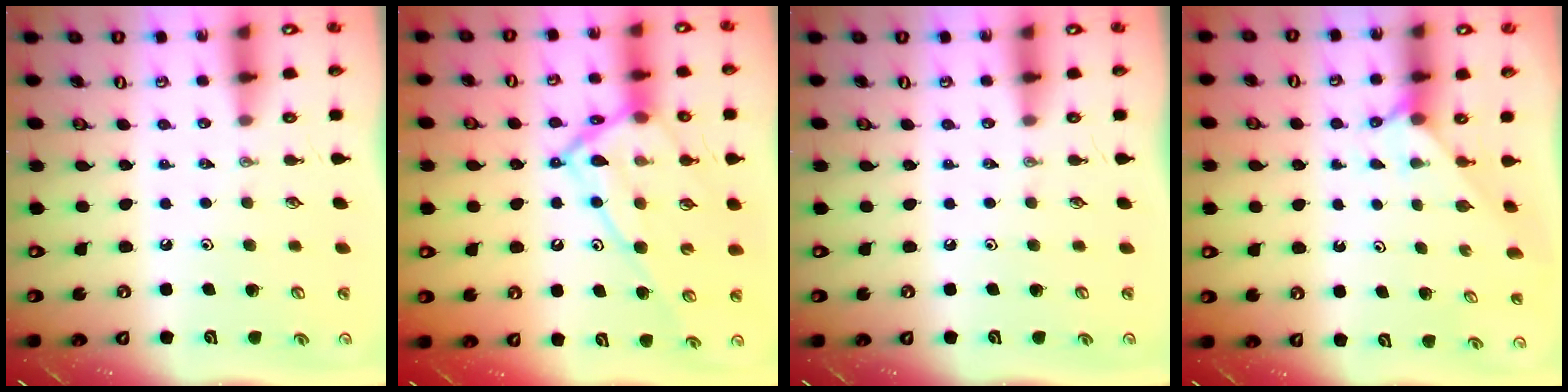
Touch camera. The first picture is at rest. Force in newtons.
{"total": 19.0, "press": 18.9, "slide": 1.2}
{"total": 0.0}
{"total": 2.4, "press": 2.4, "slide": 0.2}